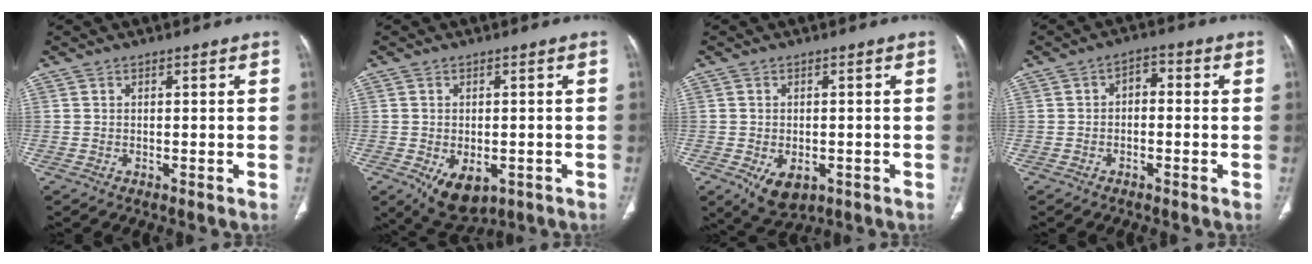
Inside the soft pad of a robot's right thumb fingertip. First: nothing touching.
{"total": 7.7, "force": [-3.0, 4.7, 5.3], "torque": [-0.069, -0.002, -0.031]}
{"total": 6.0, "force": [-2.2, 3.8, 4.1], "torque": [-0.059, -0.001, -0.022]}
{"total": 3.3, "force": [-0.5, 2.2, 2.4], "torque": [-0.027, 0.020, -0.018]}